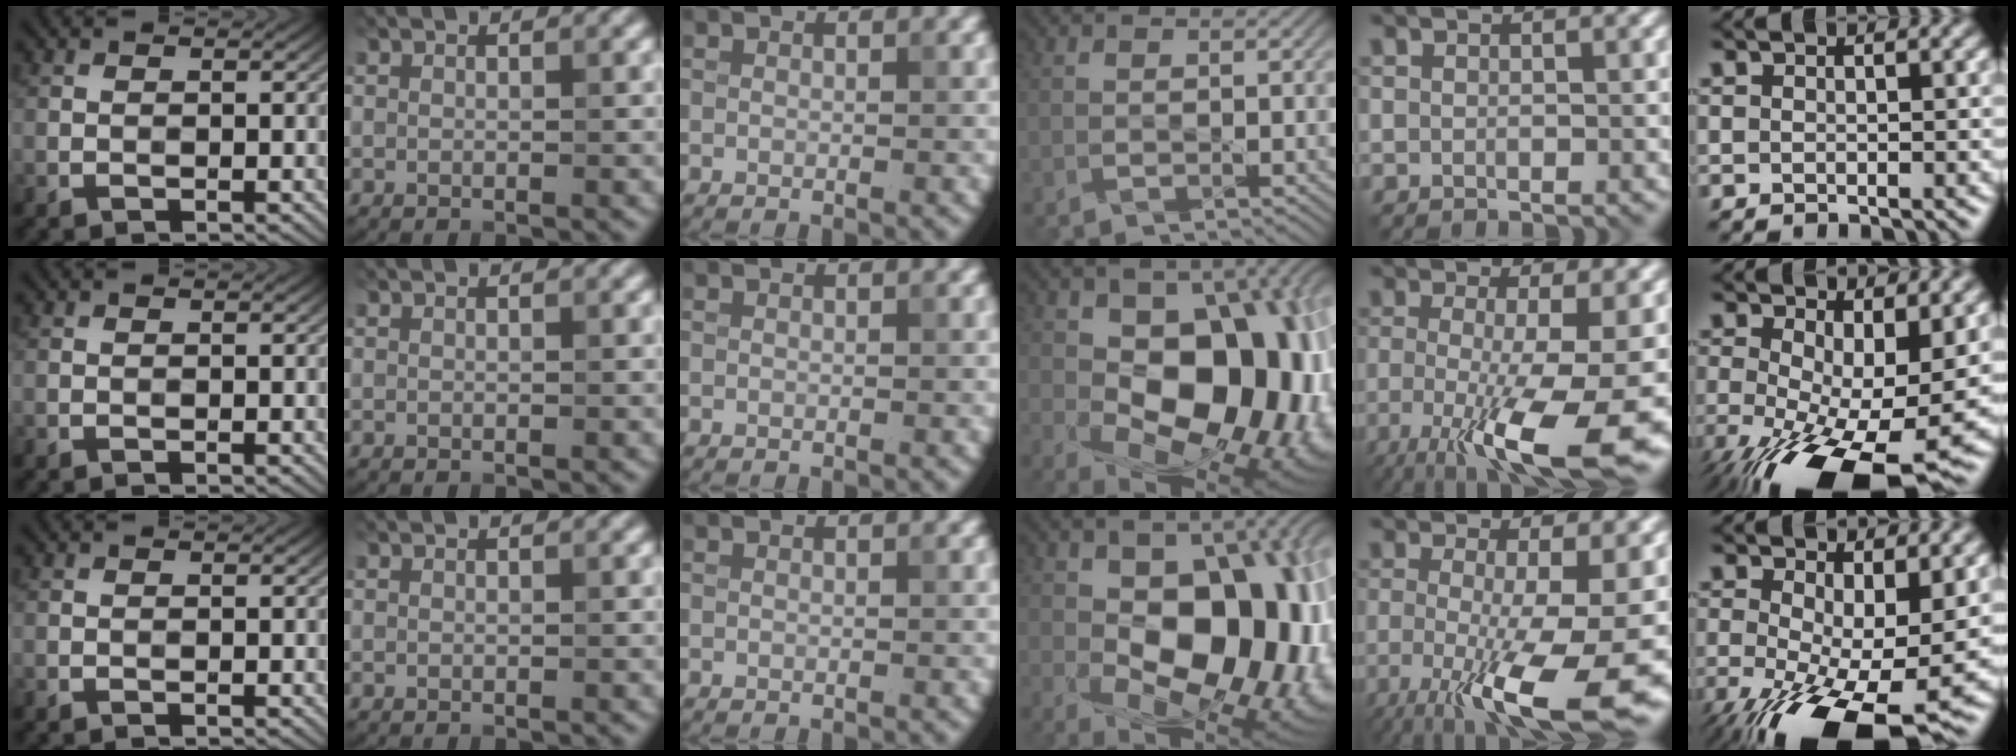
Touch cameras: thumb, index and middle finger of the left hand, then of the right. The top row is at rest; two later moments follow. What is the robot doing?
{"motion": "shake", "object": "tambourine"}